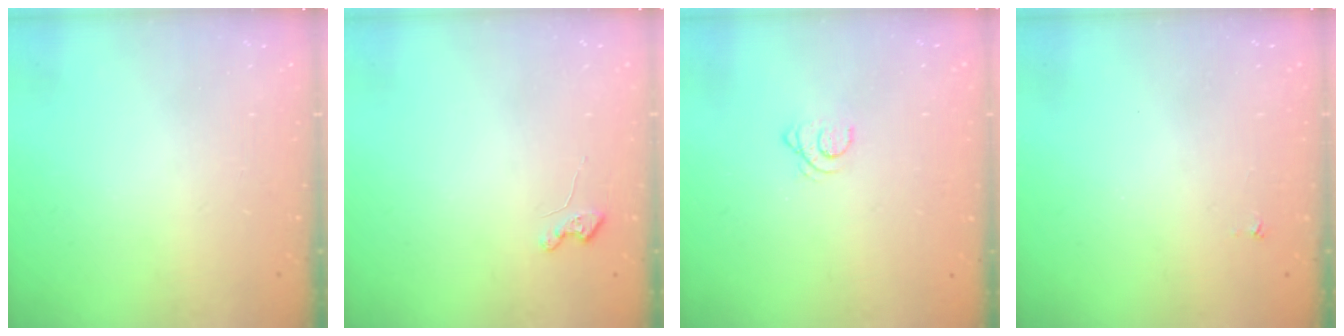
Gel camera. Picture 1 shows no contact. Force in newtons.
{"total": 2.7, "press": 2.7, "slide": 0.4}
{"total": 2.1, "press": 2.1, "slide": 0.2}
{"total": 2.9, "press": 2.9, "slide": 0.4}